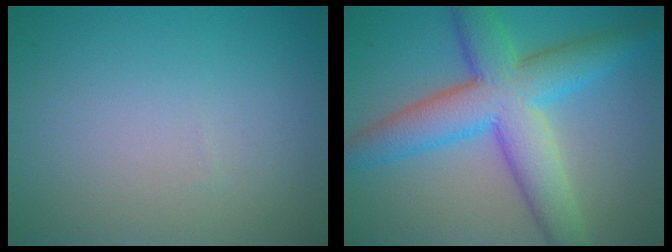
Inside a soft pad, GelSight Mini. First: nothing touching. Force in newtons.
{"total": 8.9, "press": 8.9, "slide": 0.2}